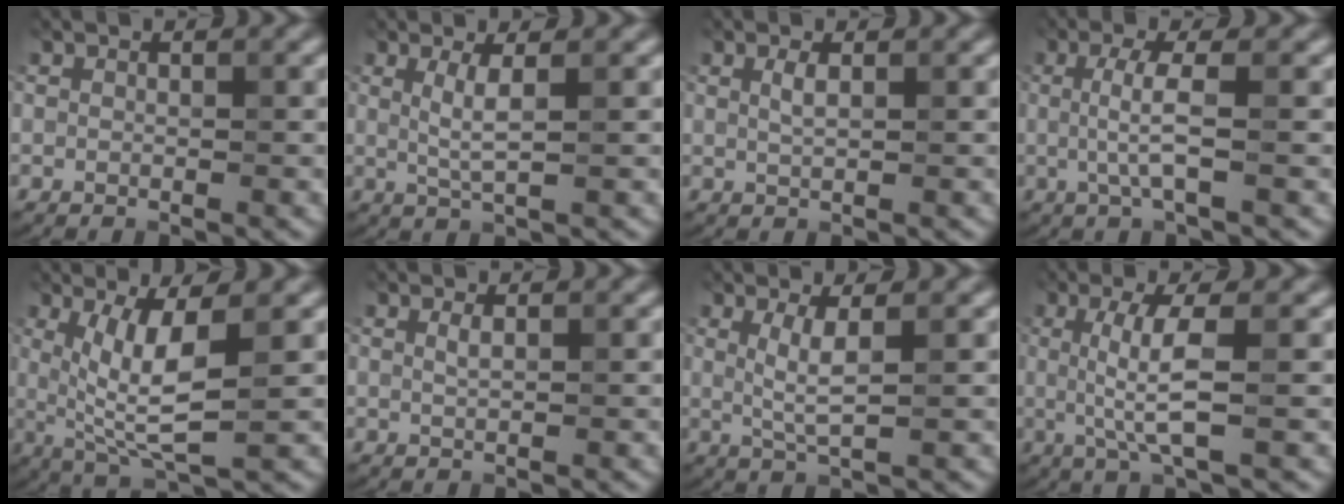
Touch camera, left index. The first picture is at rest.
{"total": 2.4, "force": [0.6, 0.3, 2.3], "torque": [-0.048, -0.001, 0.012]}
{"total": 1.2, "force": [0.5, 0.2, 1.0], "torque": [-0.023, 0.003, 0.011]}
{"total": 3.2, "force": [0.0, 0.4, 3.2], "torque": [-0.066, 0.001, -0.002]}
{"total": 6.0, "force": [0.7, 1.4, 5.8], "torque": [-0.116, -0.009, 0.020]}
{"total": 0.8, "force": [0.4, 0.1, 0.7], "torque": [-0.015, 0.003, 0.009]}
{"total": 2.7, "force": [0.6, 0.3, 2.6], "torque": [-0.056, -0.002, 0.014]}
{"total": 4.4, "force": [0.2, 0.6, 4.4], "torque": [-0.088, 0.002, 0.006]}